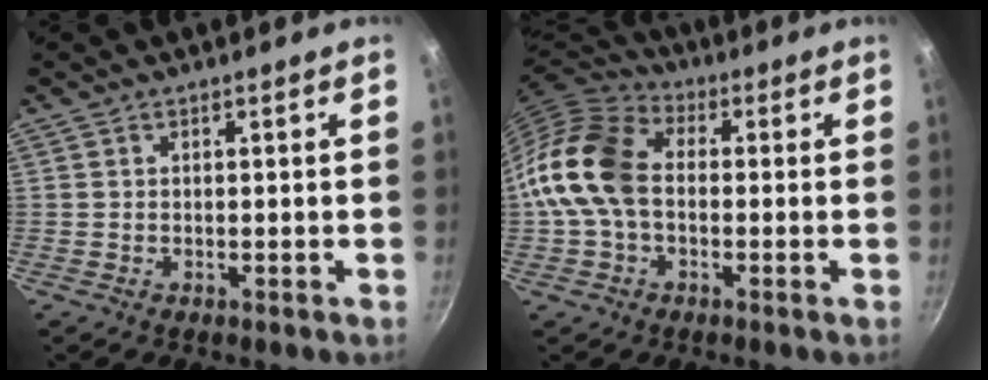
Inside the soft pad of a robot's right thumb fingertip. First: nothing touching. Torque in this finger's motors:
{"motor_torque": [1.82, 1.82, 0.90, -0.78, 0.39]}